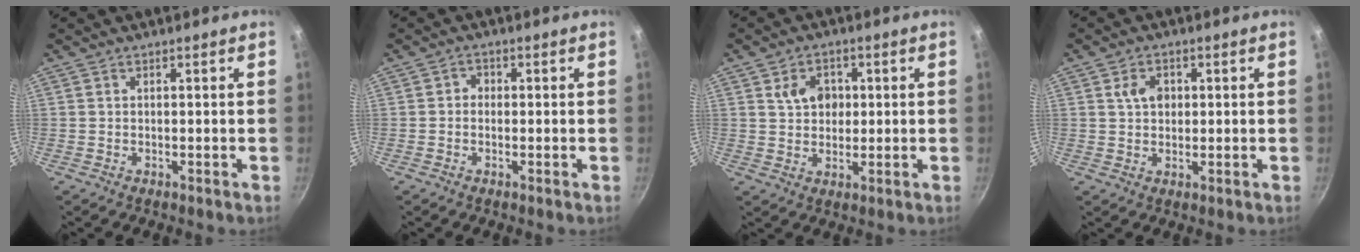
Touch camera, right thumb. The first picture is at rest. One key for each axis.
{"total": 1.6, "fx": -0.3, "fy": 1.4, "fz": 0.6, "tx": -0.005, "ty": 0.005, "tz": -0.008}
{"total": 6.0, "fx": 1.4, "fy": 4.7, "fz": 3.4, "tx": -0.036, "ty": 0.000, "tz": 0.021}
{"total": 4.2, "fx": 0.9, "fy": 3.1, "fz": 2.6, "tx": -0.033, "ty": 0.001, "tz": 0.013}